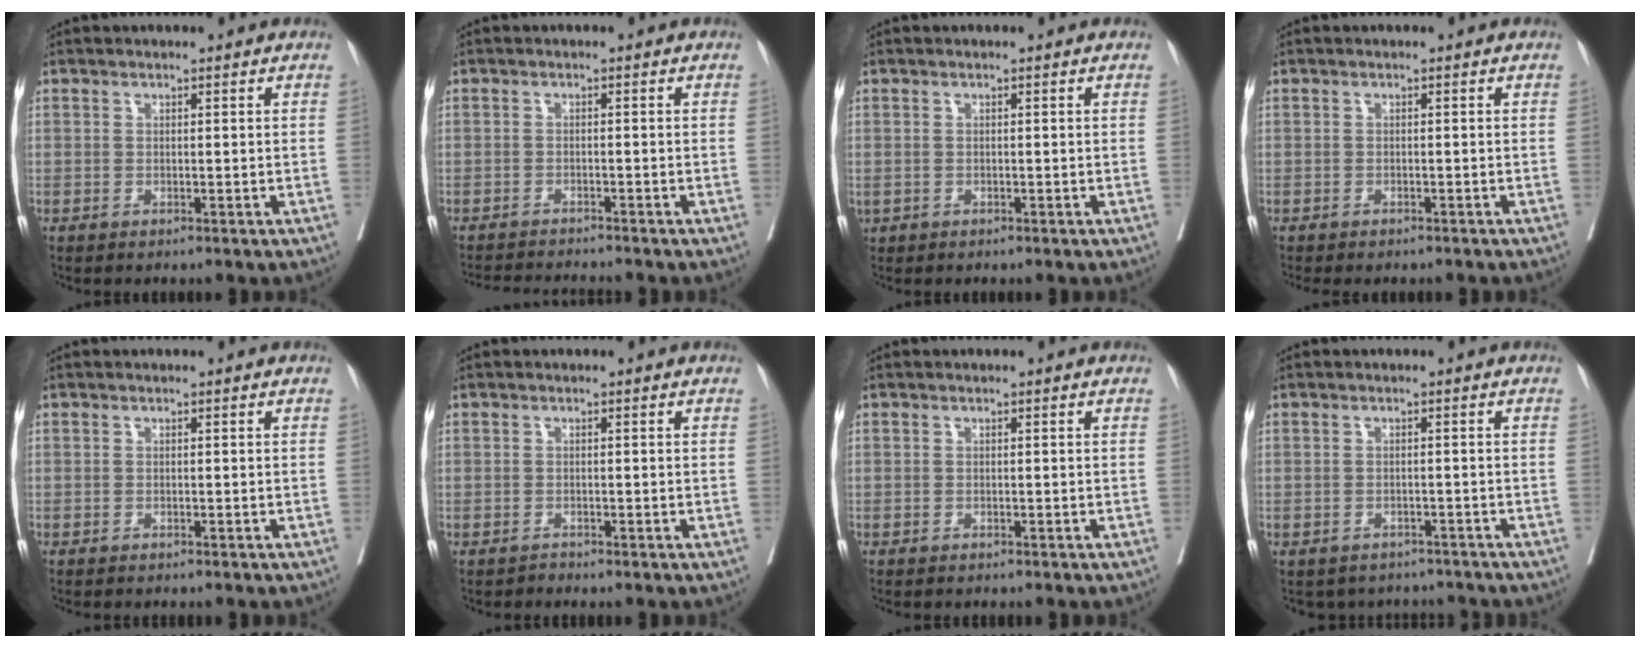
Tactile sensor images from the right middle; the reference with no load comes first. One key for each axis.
{"total": 6.2, "fx": -5.9, "fy": -0.4, "fz": 1.6, "tx": -0.013, "ty": -0.011, "tz": -0.093}
{"total": 0.6, "fx": -0.2, "fy": 0.5, "fz": 0.2, "tx": -0.005, "ty": 0.004, "tz": 0.004}
{"total": 4.5, "fx": -3.9, "fy": 1.6, "fz": 1.5, "tx": -0.010, "ty": -0.003, "tz": -0.051}
{"total": 2.6, "fx": -2.3, "fy": 0.5, "fz": 1.1, "tx": -0.017, "ty": -0.004, "tz": -0.026}
{"total": 0.5, "fx": -0.5, "fy": 0.0, "fz": -0.2, "tx": 0.002, "ty": -0.003, "tz": -0.009}
{"total": 2.3, "fx": -2.0, "fy": 0.5, "fz": 0.9, "tx": -0.017, "ty": -0.004, "tz": -0.022}
{"total": 6.3, "fx": -5.8, "fy": 2.4, "fz": -0.2, "tx": 0.010, "ty": 0.018, "tz": -0.066}